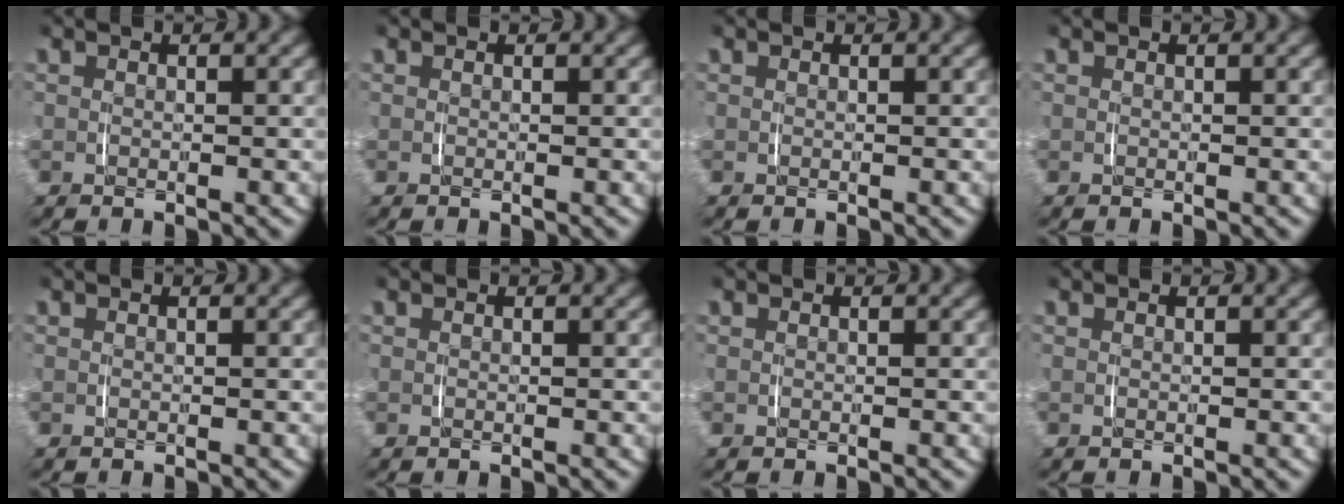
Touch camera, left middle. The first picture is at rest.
{"total": 0.0}
{"total": 0.0}
{"total": 0.0}
{"total": 0.0}
{"total": 0.0}
{"total": 0.0}
{"total": 0.0}